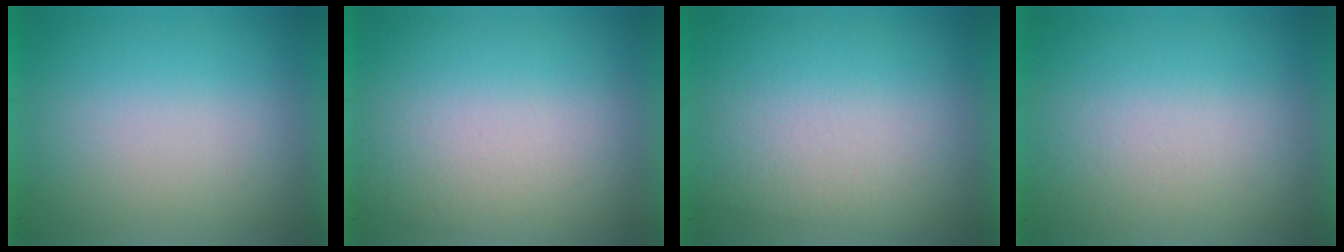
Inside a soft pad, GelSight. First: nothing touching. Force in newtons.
{"total": 1.4}
{"total": 2.8}
{"total": 3.4}